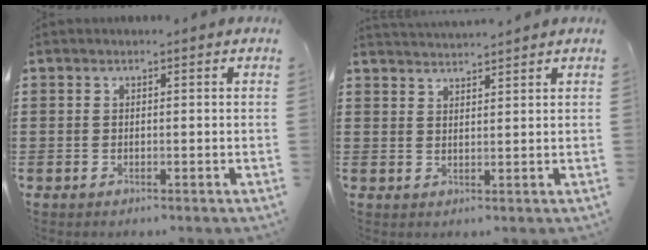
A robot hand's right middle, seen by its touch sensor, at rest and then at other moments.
{"total": 2.3, "force": [2.3, -0.1, -0.1], "torque": [-0.005, -0.003, 0.045]}